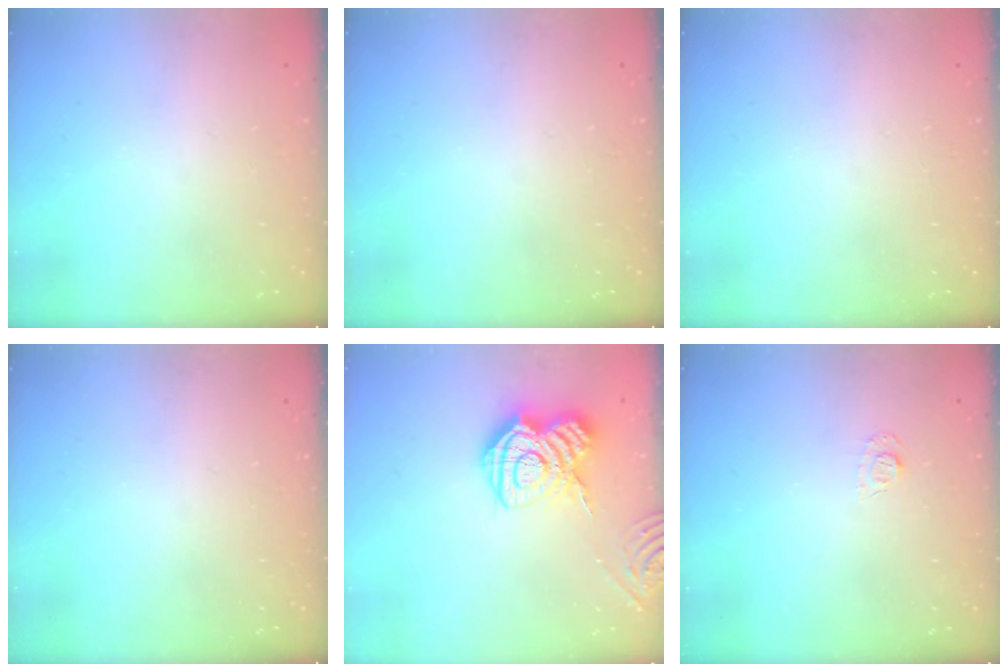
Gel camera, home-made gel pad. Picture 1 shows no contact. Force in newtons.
{"total": 0.0}
{"total": 0.0}
{"total": 0.0}
{"total": 13.3, "press": 13.3, "slide": 0.8}
{"total": 5.5, "press": 5.4, "slide": 0.6}